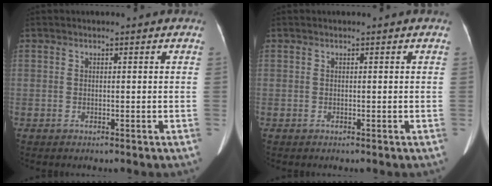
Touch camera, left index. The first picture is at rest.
{"total": 0.0}